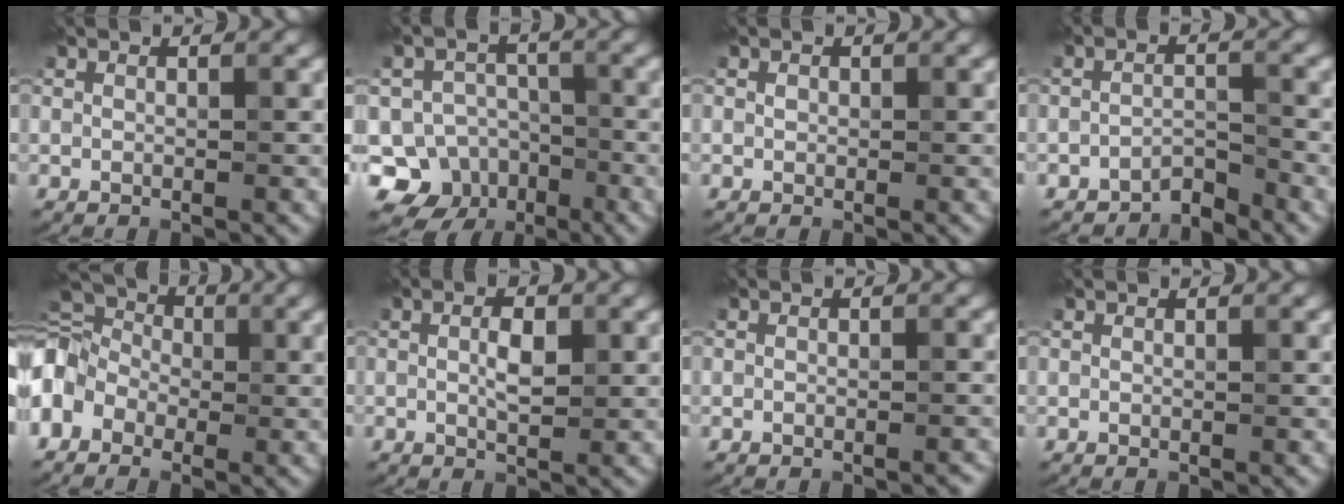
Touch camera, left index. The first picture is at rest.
{"total": 7.8, "force": [-4.2, 6.4, 1.6], "torque": [-0.001, 0.000, -0.078]}
{"total": 0.6, "force": [0.1, 0.5, 0.2], "torque": [0.000, -0.002, 0.000]}
{"total": 2.1, "force": [-2.0, 0.5, 0.5], "torque": [-0.008, 0.007, -0.039]}
{"total": 8.7, "force": [-0.6, 6.5, 5.7], "torque": [-0.123, 0.033, -0.040]}
{"total": 2.1, "force": [0.2, 0.9, 1.9], "torque": [-0.037, 0.001, 0.003]}
{"total": 0.7, "force": [-0.6, 0.3, 0.3], "torque": [-0.003, 0.002, -0.008]}
{"total": 0.0}